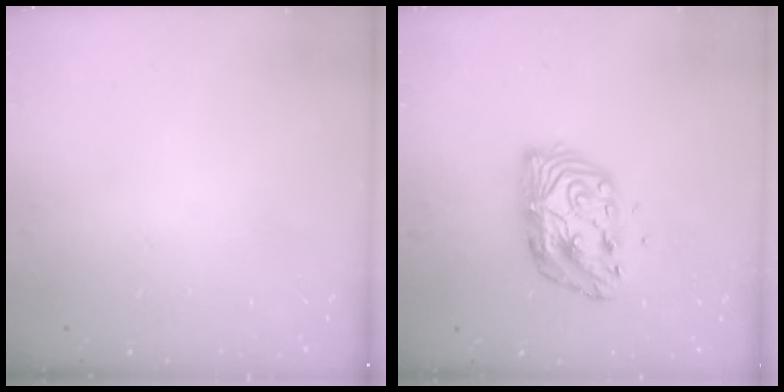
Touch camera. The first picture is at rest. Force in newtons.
{"total": 11.3, "press": 11.3, "slide": 0.7}